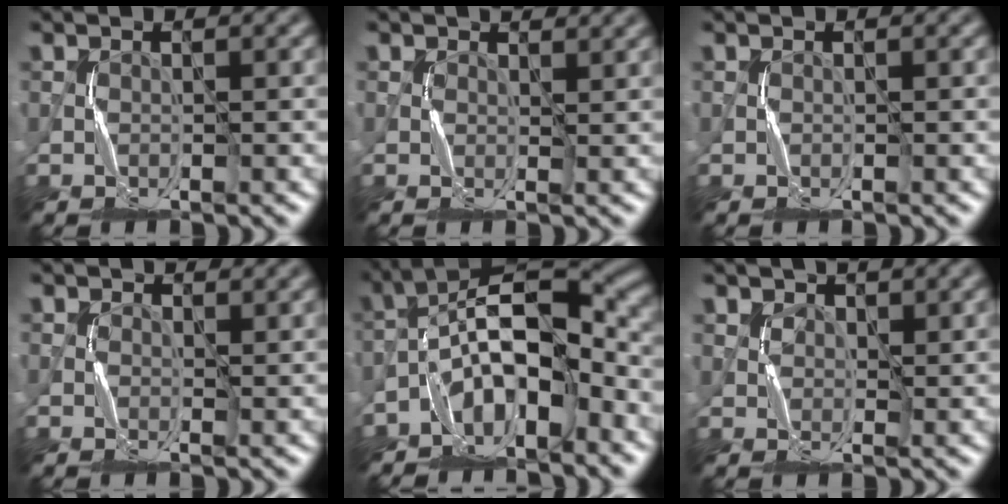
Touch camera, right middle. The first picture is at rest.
{"total": 1.9, "force": [1.5, 0.8, 0.8], "torque": [-0.014, -0.002, 0.022]}
{"total": 0.0}
{"total": 1.8, "force": [1.3, 0.9, 0.7], "torque": [-0.013, -0.003, 0.018]}
{"total": 9.9, "force": [-3.9, 4.3, 8.0], "torque": [-0.133, 0.019, -0.079]}
{"total": 2.2, "force": [1.6, 1.2, 0.8], "torque": [-0.020, -0.004, 0.033]}